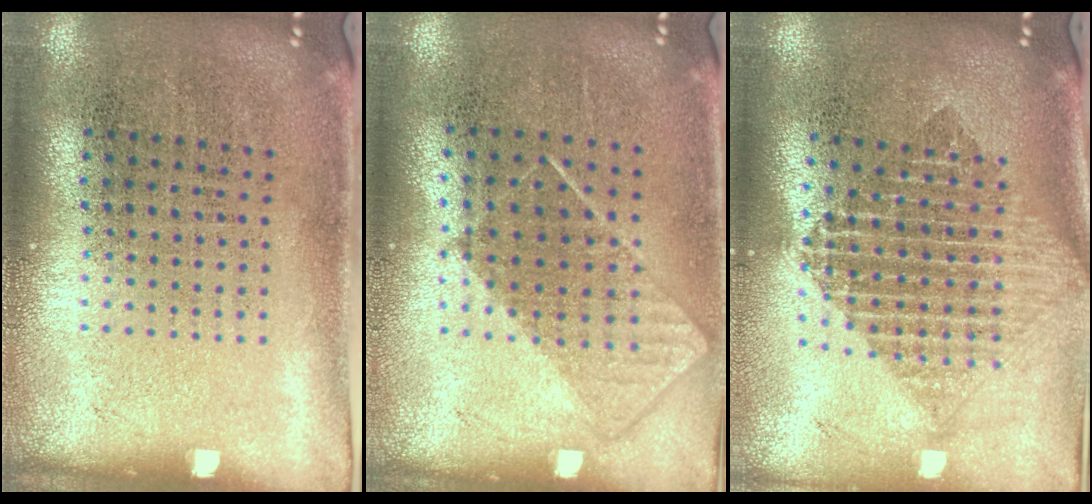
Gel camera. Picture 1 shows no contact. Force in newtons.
{"total": 0.8, "press": 0.7, "slide": 0.4}
{"total": 2.0, "press": 1.7, "slide": 1.2}